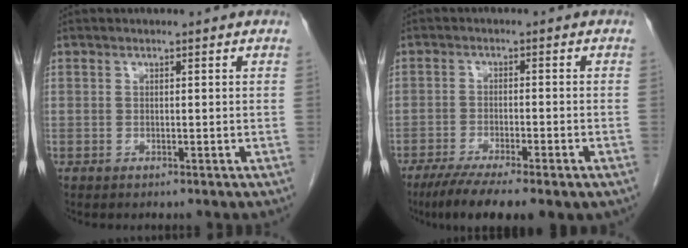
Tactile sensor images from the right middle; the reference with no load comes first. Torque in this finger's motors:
{"motor_torque": [1.21, -0.92, 0.18, 0.05]}